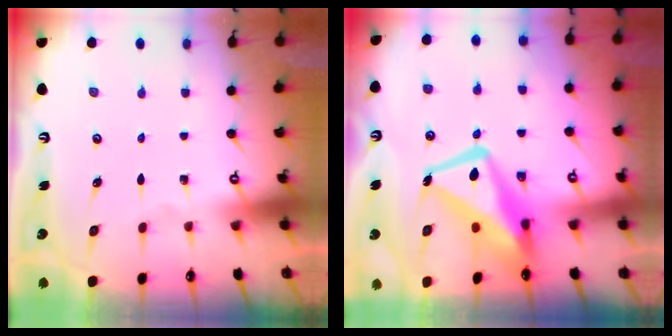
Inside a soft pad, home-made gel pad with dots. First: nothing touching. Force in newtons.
{"total": 15.2, "press": 15.1, "slide": 1.9}